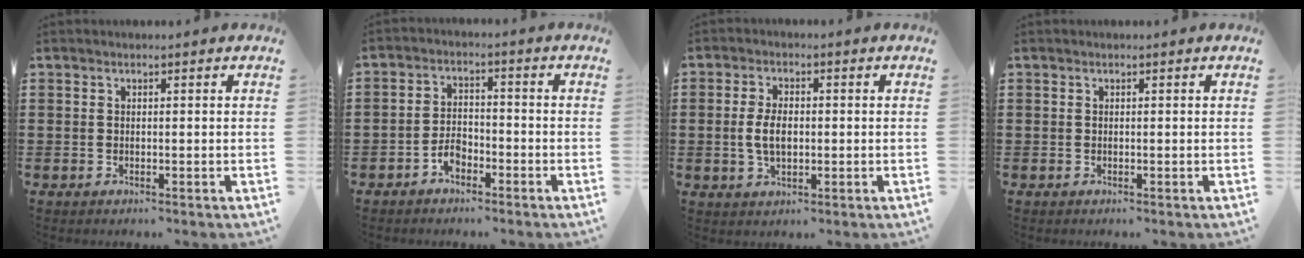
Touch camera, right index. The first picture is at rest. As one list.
[{"total": 3.5, "force": [-2.2, 1.9, 1.8], "torque": [-0.042, 0.004, -0.047]}, {"total": 4.7, "force": [-0.3, 2.5, 3.9], "torque": [-0.090, 0.001, -0.010]}, {"total": 0.0}]